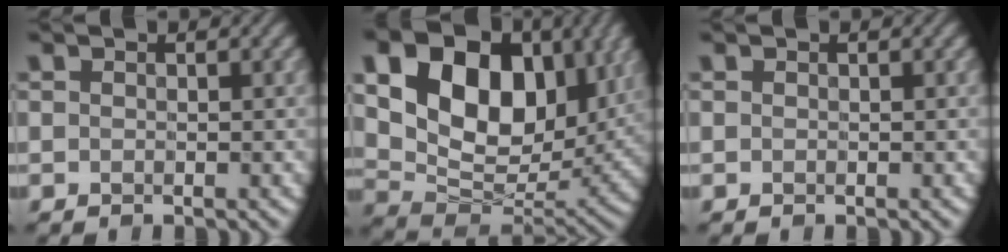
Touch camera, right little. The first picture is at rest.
{"total": 15.6, "force": [5.1, 10.4, 10.5], "torque": [-0.190, 0.017, 0.092]}
{"total": 0.0}